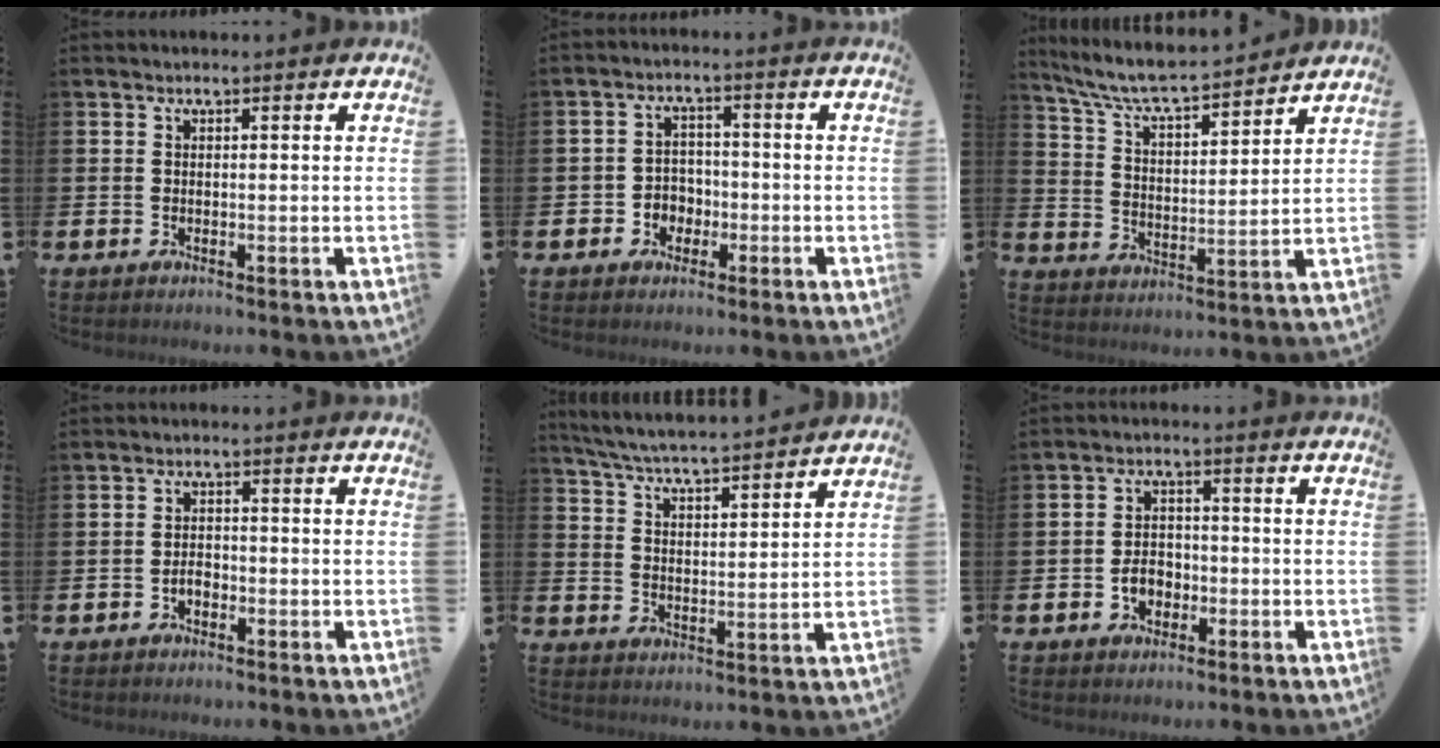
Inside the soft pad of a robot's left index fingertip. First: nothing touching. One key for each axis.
{"total": 3.2, "fx": -1.2, "fy": 2.8, "fz": 0.8, "tx": -0.017, "ty": 0.000, "tz": -0.033}
{"total": 7.1, "fx": 6.7, "fy": 0.3, "fz": 2.3, "tx": -0.073, "ty": -0.051, "tz": 0.114}
{"total": 1.8, "fx": -0.8, "fy": 1.1, "fz": 1.1, "tx": -0.014, "ty": 0.000, "tz": -0.018}
{"total": 5.7, "fx": 5.6, "fy": -0.3, "fz": 1.1, "tx": -0.043, "ty": -0.044, "tz": 0.096}
{"total": 3.4, "fx": -1.3, "fy": 2.6, "fz": 1.7, "tx": -0.020, "ty": -0.003, "tz": -0.031}